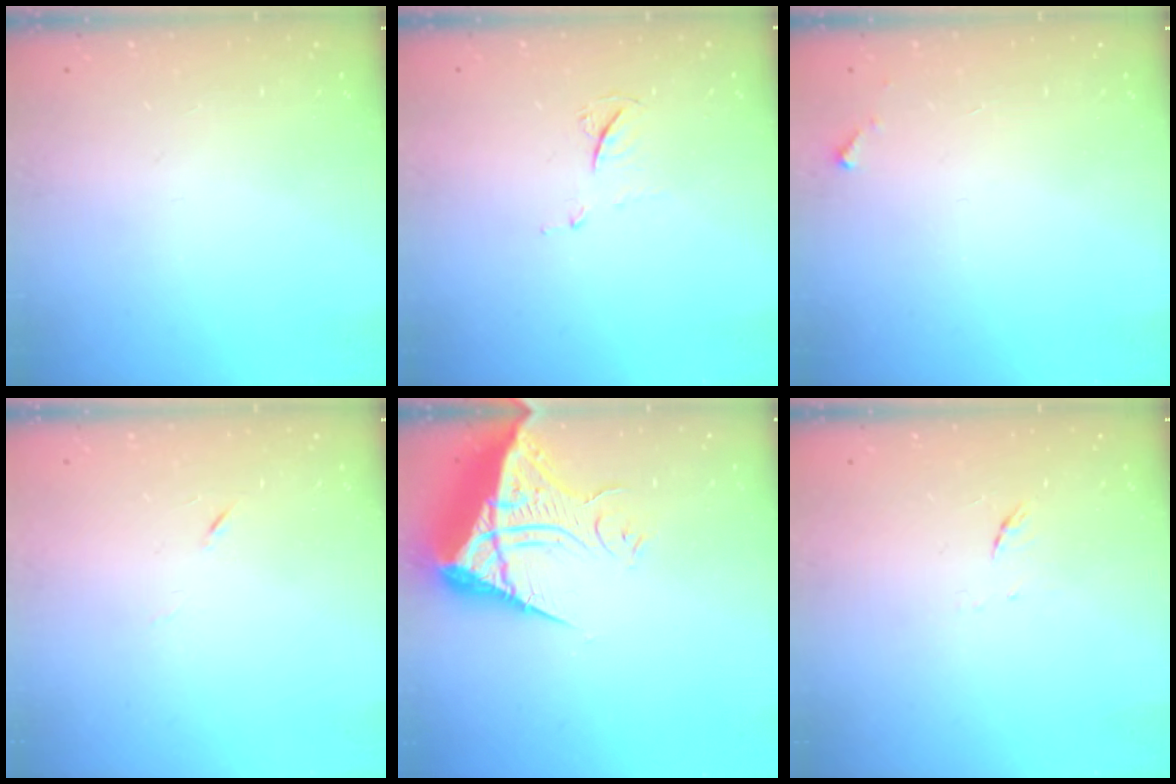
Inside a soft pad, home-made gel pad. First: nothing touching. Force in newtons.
{"total": 6.0, "press": 6.0, "slide": 0.7}
{"total": 2.8, "press": 2.8, "slide": 0.1}
{"total": 3.8, "press": 3.7, "slide": 1.1}
{"total": 13.9, "press": 13.9, "slide": 1.3}
{"total": 4.8, "press": 4.6, "slide": 1.3}